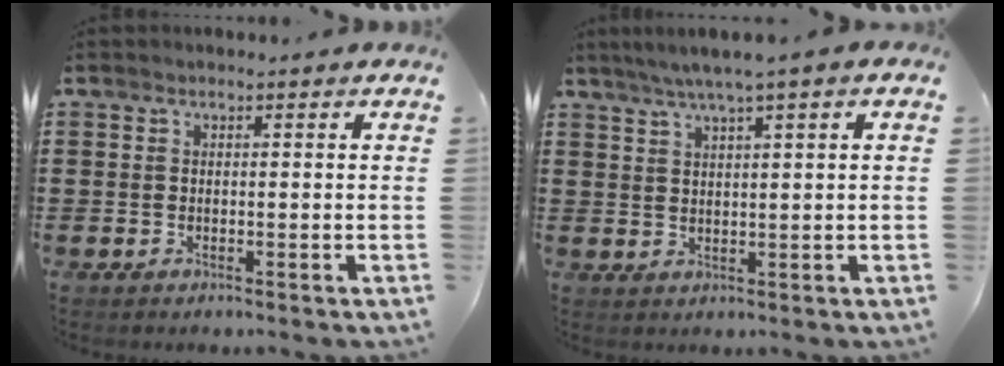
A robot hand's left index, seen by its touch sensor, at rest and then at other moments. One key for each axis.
{"total": 3.0, "fx": 1.8, "fy": -0.2, "fz": 2.5, "tx": -0.049, "ty": 0.000, "tz": 0.030}